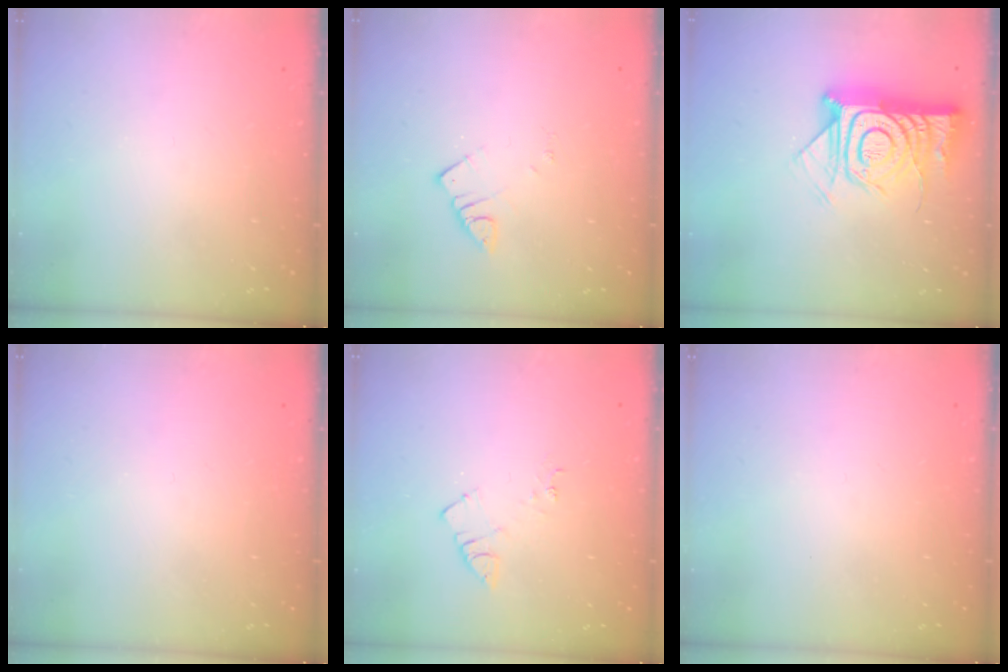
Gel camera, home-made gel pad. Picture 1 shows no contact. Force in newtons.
{"total": 2.6, "press": 2.6, "slide": 0.1}
{"total": 16.9, "press": 16.9, "slide": 1.2}
{"total": 0.0}
{"total": 6.2, "press": 6.2, "slide": 0.6}
{"total": 0.0}